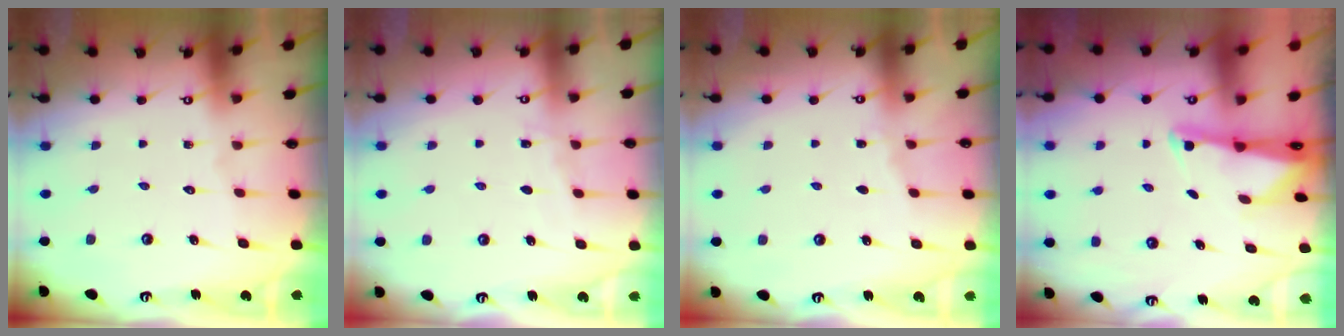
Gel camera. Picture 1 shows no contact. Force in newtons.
{"total": 2.8, "press": 2.8, "slide": 0.4}
{"total": 2.8, "press": 2.7, "slide": 0.3}
{"total": 1.8, "press": 1.7, "slide": 0.4}